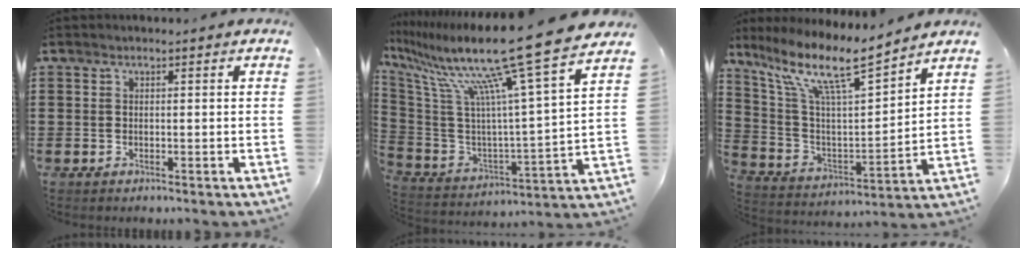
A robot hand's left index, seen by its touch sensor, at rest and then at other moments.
{"total": 16.6, "force": [12.9, -0.1, 10.4], "torque": [-0.213, -0.096, 0.196]}
{"total": 11.9, "force": [8.5, 1.9, 8.0], "torque": [-0.179, -0.051, 0.139]}